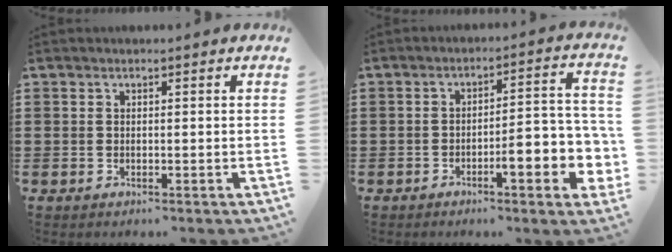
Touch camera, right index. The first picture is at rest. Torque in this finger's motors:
{"motor_torque": [2.14, 0.00, 0.27, 0.08]}